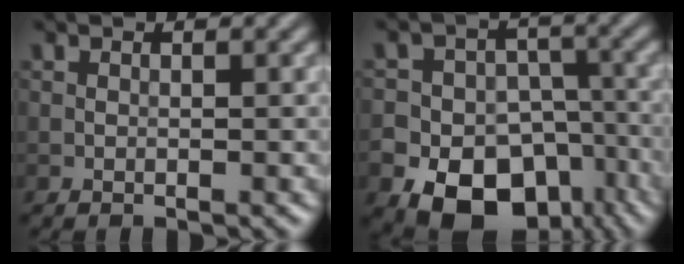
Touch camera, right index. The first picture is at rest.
{"total": 16.2, "force": [-8.7, 12.3, 5.9], "torque": [-0.085, -0.063, -0.143]}